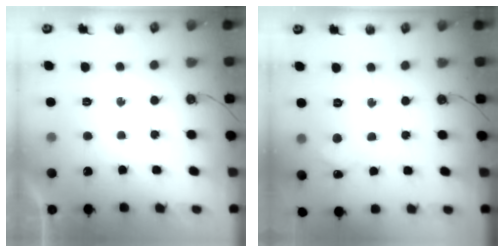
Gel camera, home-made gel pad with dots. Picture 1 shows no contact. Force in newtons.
{"total": 2.0, "press": 2.0, "slide": 0.3}